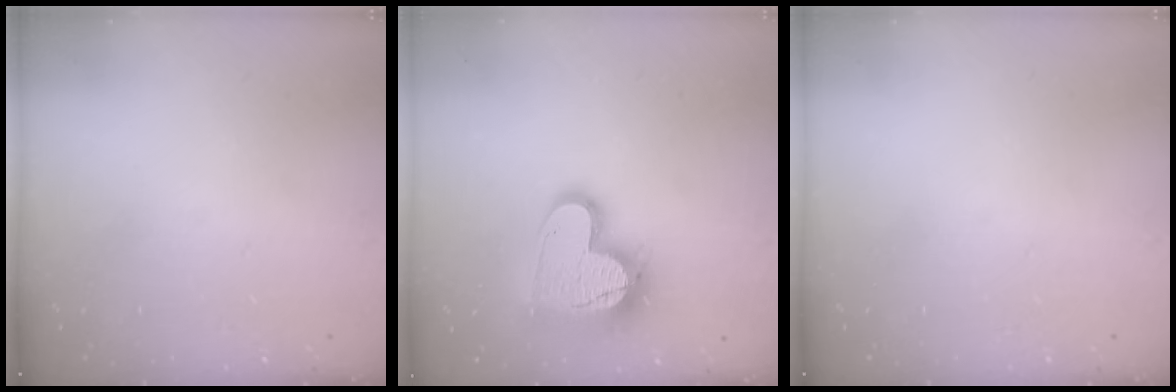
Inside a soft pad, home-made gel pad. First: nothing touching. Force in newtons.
{"total": 17.9, "press": 17.9, "slide": 1.5}
{"total": 0.0}